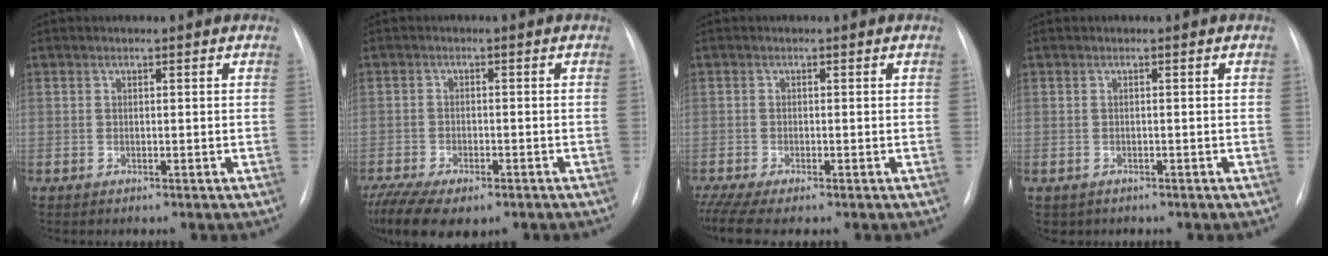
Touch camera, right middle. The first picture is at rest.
{"total": 11.5, "force": [-7.9, 4.8, 6.8], "torque": [-0.136, -0.015, -0.113]}
{"total": 5.2, "force": [-3.9, 1.0, 3.3], "torque": [-0.067, -0.008, -0.067]}
{"total": 1.4, "force": [-0.9, 1.1, 0.2], "torque": [-0.007, 0.002, -0.006]}